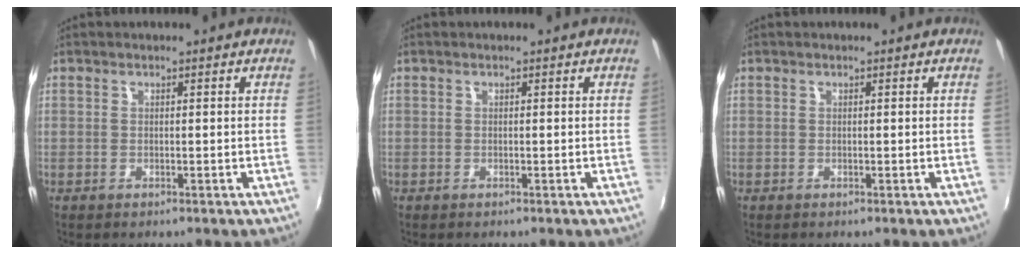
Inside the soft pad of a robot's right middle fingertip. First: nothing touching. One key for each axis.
{"total": 0.0}
{"total": 0.0}